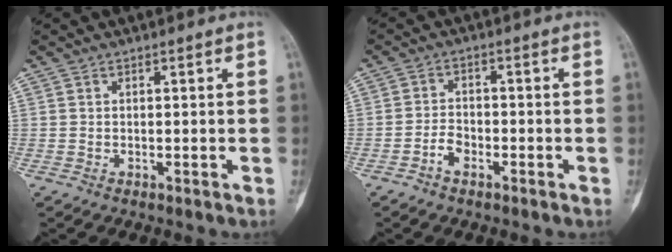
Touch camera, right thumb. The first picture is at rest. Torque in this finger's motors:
{"motor_torque": [-0.02, 0.18, -0.01, 0.33, -0.08]}